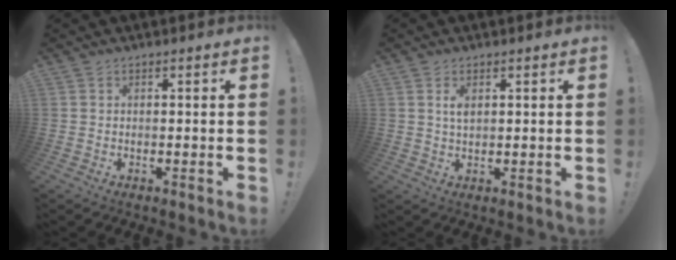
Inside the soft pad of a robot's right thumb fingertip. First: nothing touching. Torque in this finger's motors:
{"motor_torque": [0.03, 0.06, 0.58, -0.46, -0.01]}